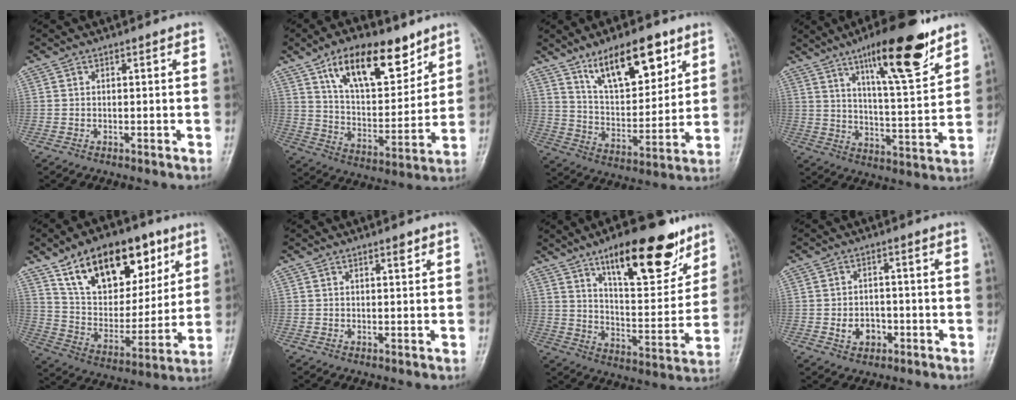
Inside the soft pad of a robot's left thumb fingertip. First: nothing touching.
{"total": 18.0, "force": [10.7, 8.4, 11.7], "torque": [-0.144, -0.051, 0.187]}
{"total": 15.9, "force": [9.6, 6.7, 10.8], "torque": [-0.135, -0.048, 0.171]}
{"total": 17.4, "force": [10.8, 4.0, 13.0], "torque": [-0.180, -0.058, 0.175]}
{"total": 23.2, "force": [12.5, 13.0, 14.6], "torque": [-0.185, -0.030, 0.217]}
{"total": 1.5, "force": [1.0, 0.4, 1.0], "torque": [-0.010, -0.005, 0.015]}
{"total": 20.2, "force": [12.6, 7.2, 14.1], "torque": [-0.163, -0.065, 0.201]}
{"total": 4.4, "force": [-1.3, 3.5, 2.3], "torque": [-0.020, 0.010, -0.019]}